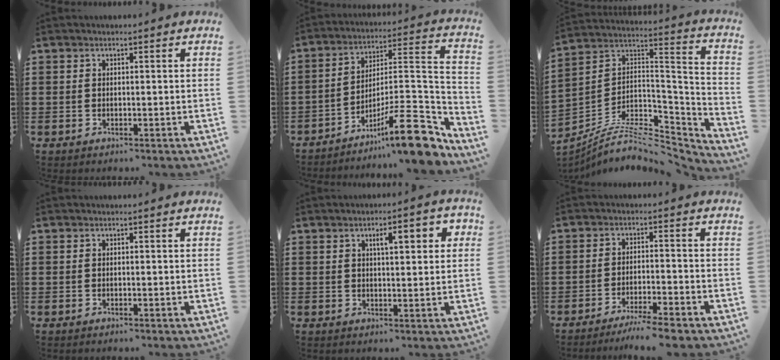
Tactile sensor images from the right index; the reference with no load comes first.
{"total": 14.7, "force": [-9.6, 3.8, 10.5], "torque": [-0.132, 0.035, -0.165]}
{"total": 8.8, "force": [-6.8, 3.3, 4.5], "torque": [-0.081, 0.009, -0.130]}
{"total": 0.0}
{"total": 4.6, "force": [1.6, 1.4, 4.0], "torque": [-0.059, 0.000, 0.019]}
{"total": 4.2, "force": [-3.8, -0.4, 1.6], "torque": [-0.035, -0.009, -0.078]}